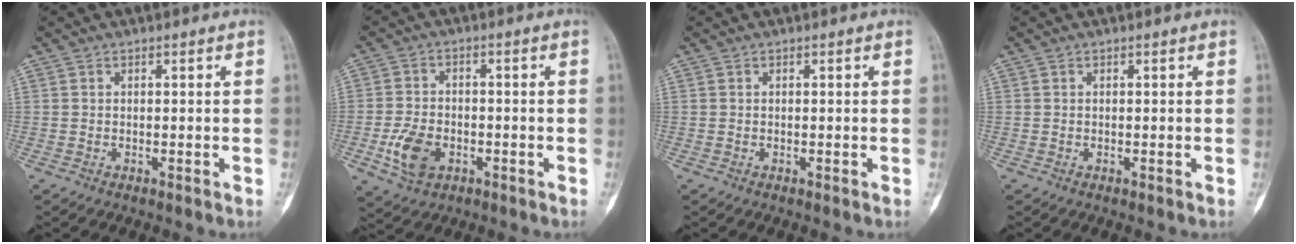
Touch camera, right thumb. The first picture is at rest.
{"total": 7.5, "force": [-2.6, 5.0, 5.0], "torque": [-0.092, 0.007, -0.044]}
{"total": 0.0}
{"total": 0.0}